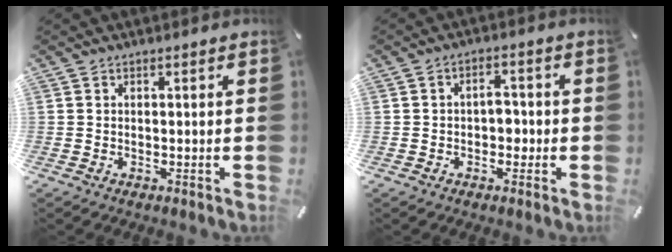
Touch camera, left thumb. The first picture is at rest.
{"total": 3.6, "force": [-0.6, 2.4, 2.6], "torque": [-0.040, 0.007, -0.016]}